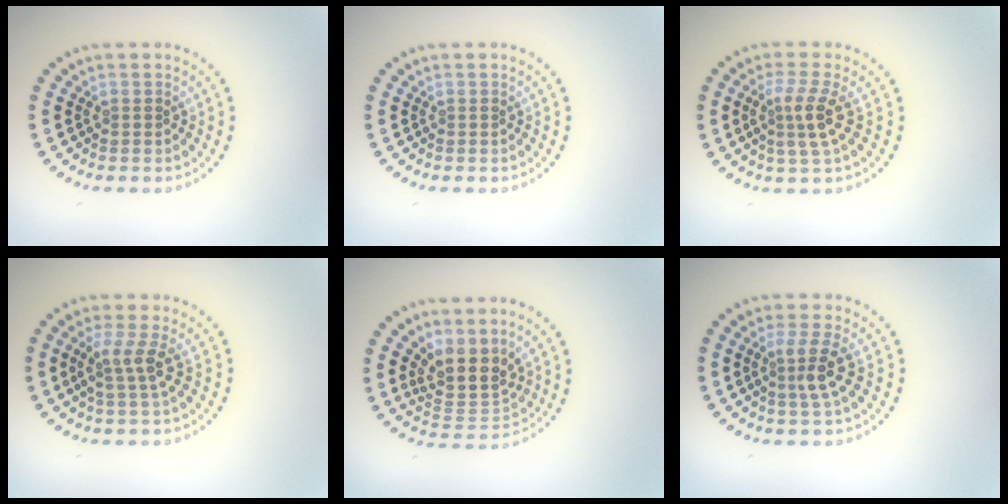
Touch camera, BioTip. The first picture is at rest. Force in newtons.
{"total": 0.0}
{"total": 2.8, "press": 2.4, "slide": 1.5}
{"total": 2.7, "press": 1.9, "slide": 1.8}
{"total": 4.1, "press": 3.3, "slide": 2.4}
{"total": 2.8, "press": 2.4, "slide": 1.4}